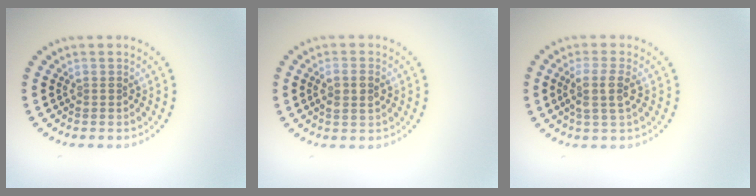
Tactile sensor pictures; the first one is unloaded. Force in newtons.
{"total": 2.3, "press": 2.2, "slide": 0.8}
{"total": 2.7, "press": 2.3, "slide": 1.5}